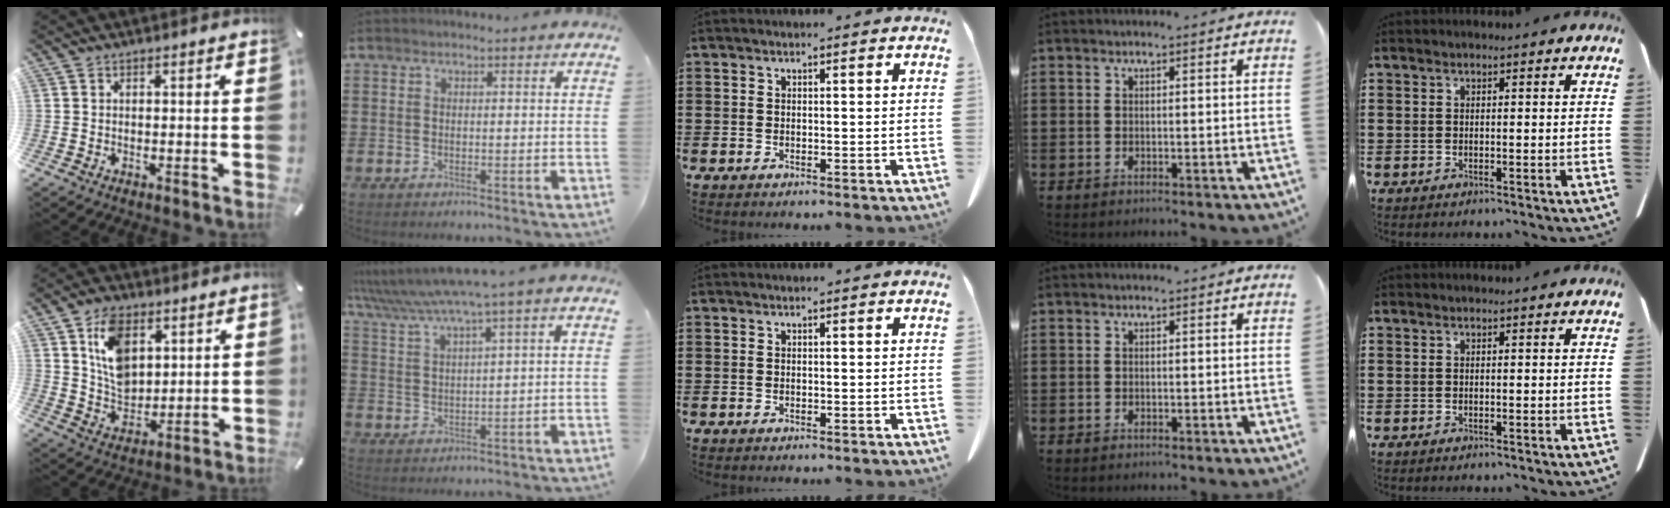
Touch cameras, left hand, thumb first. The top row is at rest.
{"thumb": {"total": 11.2, "force": [4.7, 7.8, 6.6], "torque": [-0.121, -0.005, 0.088]}, "index": {"total": 4.7, "force": [3.4, -0.6, 3.2], "torque": [-0.073, -0.015, 0.055]}}